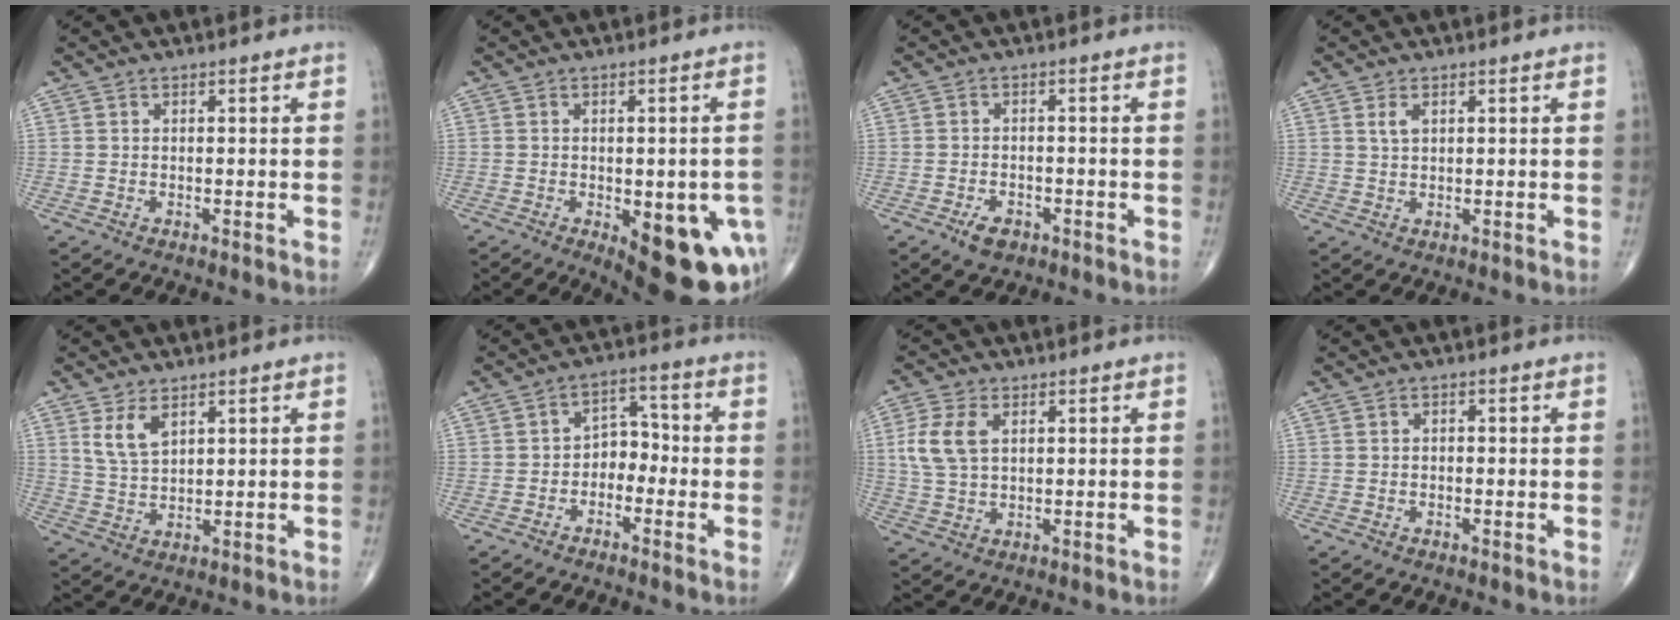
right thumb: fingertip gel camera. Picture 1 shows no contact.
{"total": 17.6, "force": [-6.4, 7.6, 14.5], "torque": [-0.125, -0.002, -0.062]}
{"total": 3.7, "force": [-2.1, 2.2, 2.1], "torque": [-0.031, 0.005, -0.032]}
{"total": 2.1, "force": [0.9, 1.1, 1.6], "torque": [-0.031, 0.002, 0.021]}
{"total": 5.3, "force": [2.7, 2.7, 3.6], "torque": [-0.064, -0.016, 0.060]}
{"total": 5.3, "force": [-2.0, 3.9, 3.0], "torque": [-0.020, 0.034, -0.048]}
{"total": 7.4, "force": [1.8, 4.4, 5.6], "torque": [-0.124, 0.003, 0.039]}
{"total": 0.7, "force": [-0.1, 0.5, 0.4], "torque": [-0.003, 0.003, -0.005]}